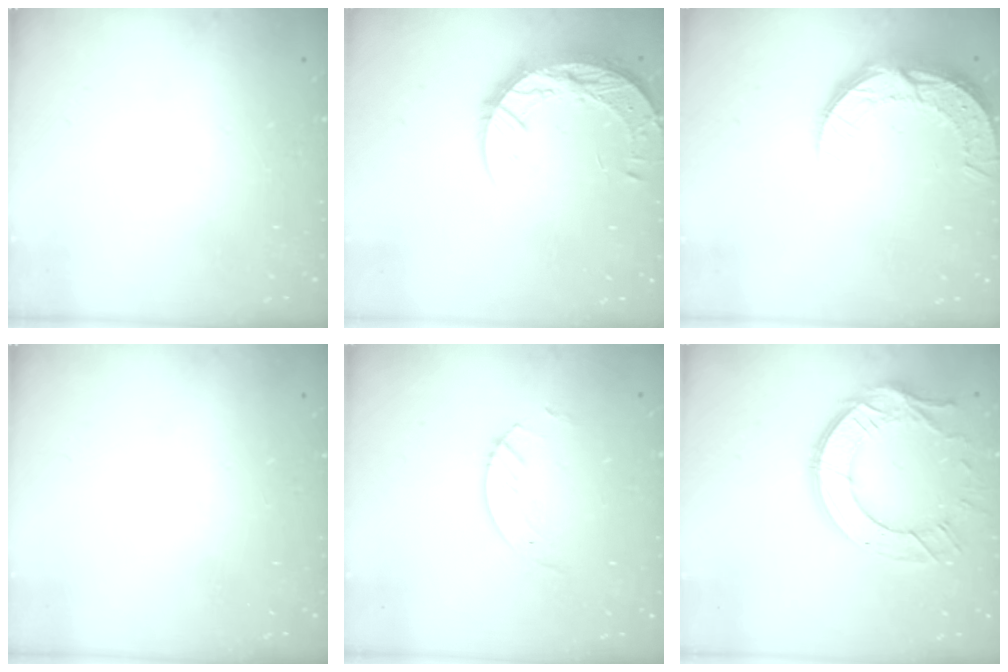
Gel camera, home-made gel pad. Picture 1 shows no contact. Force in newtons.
{"total": 13.5, "press": 13.5, "slide": 1.0}
{"total": 10.2, "press": 10.2, "slide": 0.8}
{"total": 0.0}
{"total": 3.5, "press": 3.5, "slide": 0.3}
{"total": 14.7, "press": 14.6, "slide": 1.2}